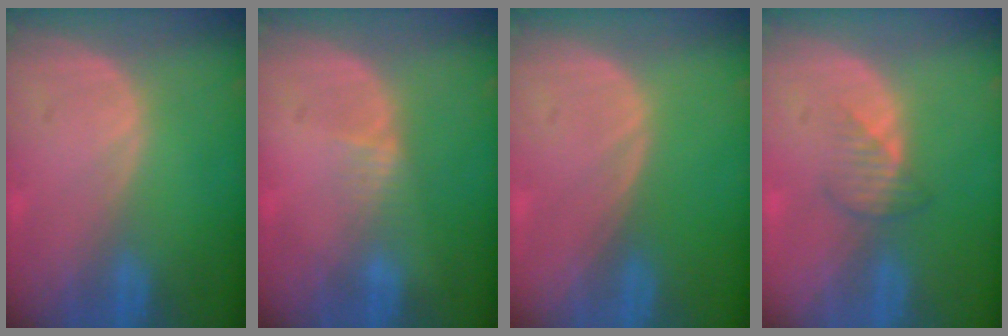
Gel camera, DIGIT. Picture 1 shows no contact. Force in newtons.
{"total": 1.8, "press": 1.5, "slide": 1.0}
{"total": 0.0}
{"total": 2.5, "press": 2.5, "slide": 0.3}